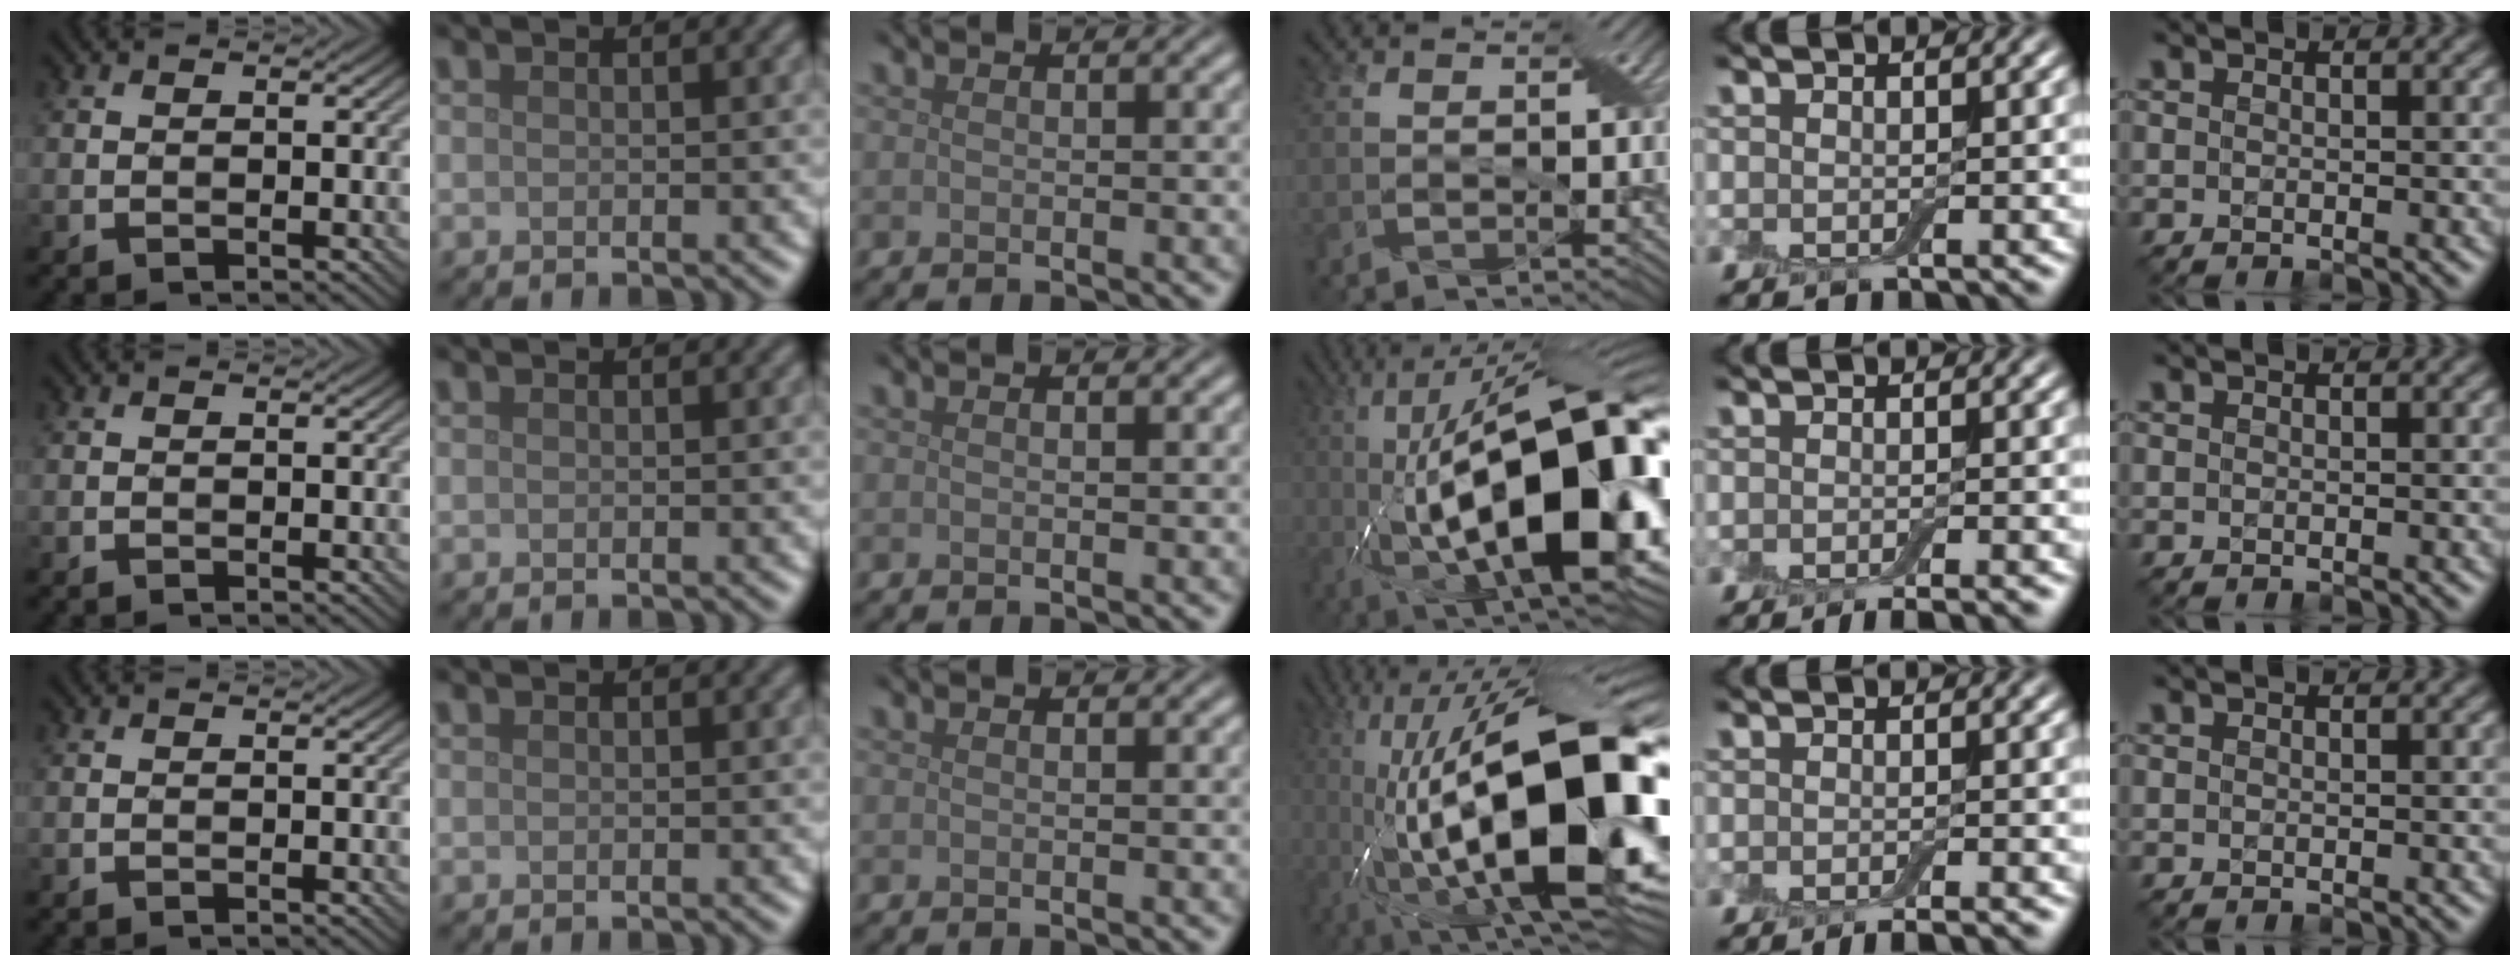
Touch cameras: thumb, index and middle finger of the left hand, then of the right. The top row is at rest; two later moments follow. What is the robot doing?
{"motion": "open", "object": "airpods case & airpods"}